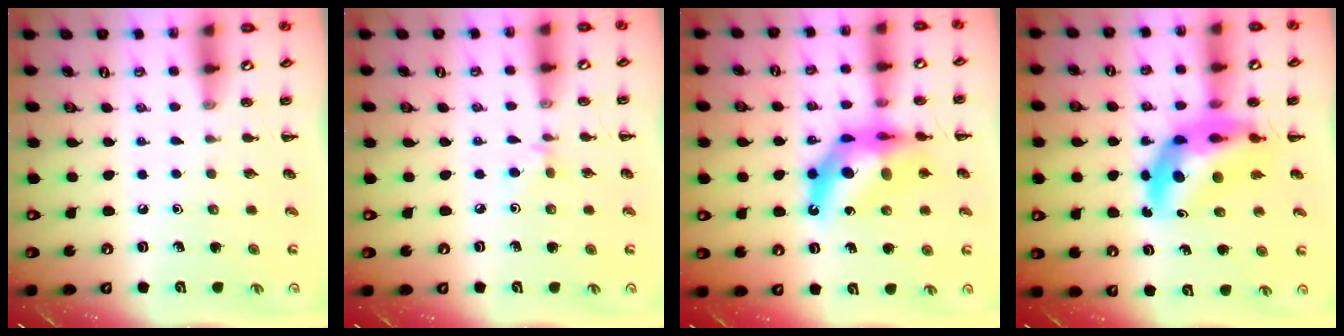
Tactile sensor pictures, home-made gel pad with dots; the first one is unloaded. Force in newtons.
{"total": 2.8, "press": 2.5, "slide": 1.1}
{"total": 14.2, "press": 13.6, "slide": 3.9}
{"total": 12.9, "press": 12.3, "slide": 3.8}